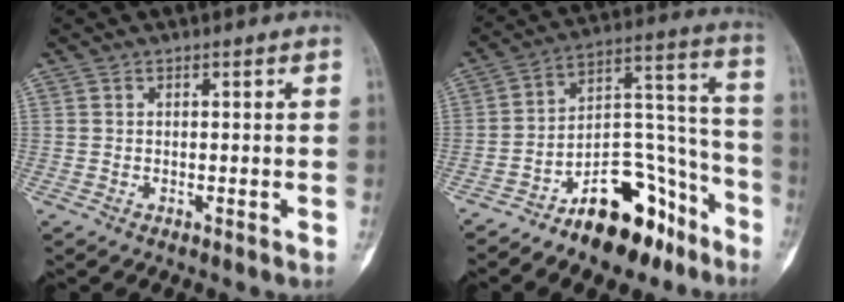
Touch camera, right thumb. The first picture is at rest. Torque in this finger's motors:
{"motor_torque": [2.64, 0.93, 0.97, -1.40, 0.35]}